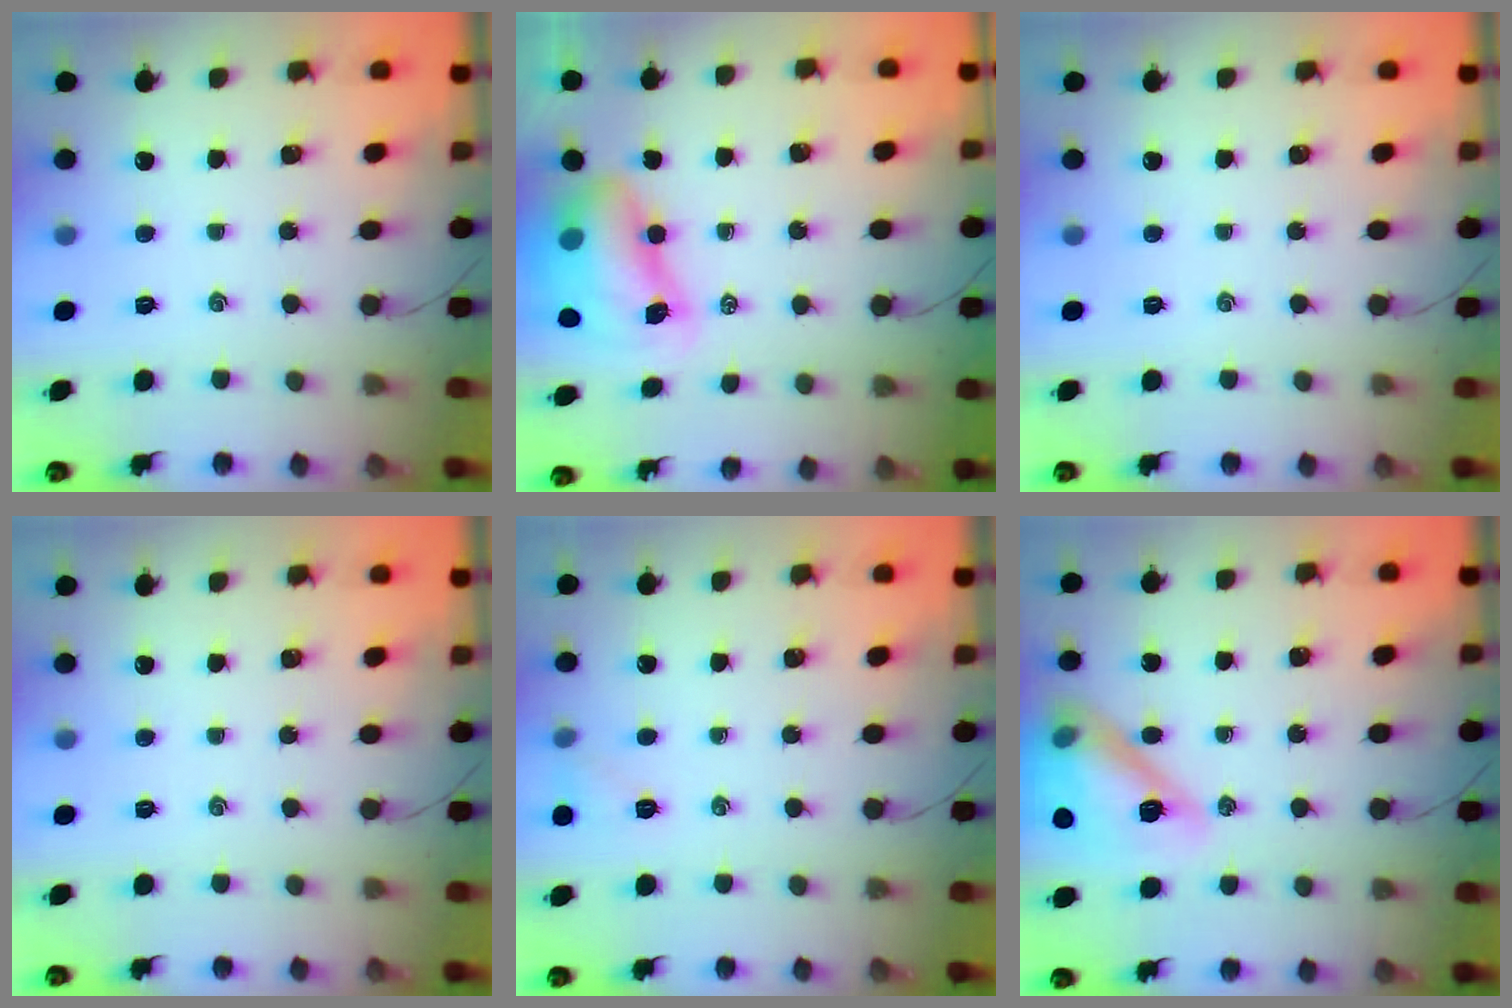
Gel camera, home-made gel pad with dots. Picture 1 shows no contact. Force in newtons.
{"total": 10.4, "press": 10.0, "slide": 2.8}
{"total": 0.0}
{"total": 0.0}
{"total": 5.6, "press": 5.4, "slide": 1.4}
{"total": 17.4, "press": 17.1, "slide": 3.0}